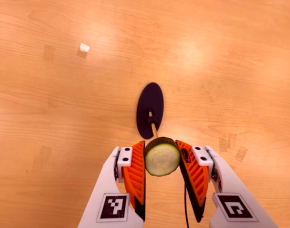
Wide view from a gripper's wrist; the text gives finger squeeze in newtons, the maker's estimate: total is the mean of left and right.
{"total": 9.1, "left": 8.5, "right": 9.8}